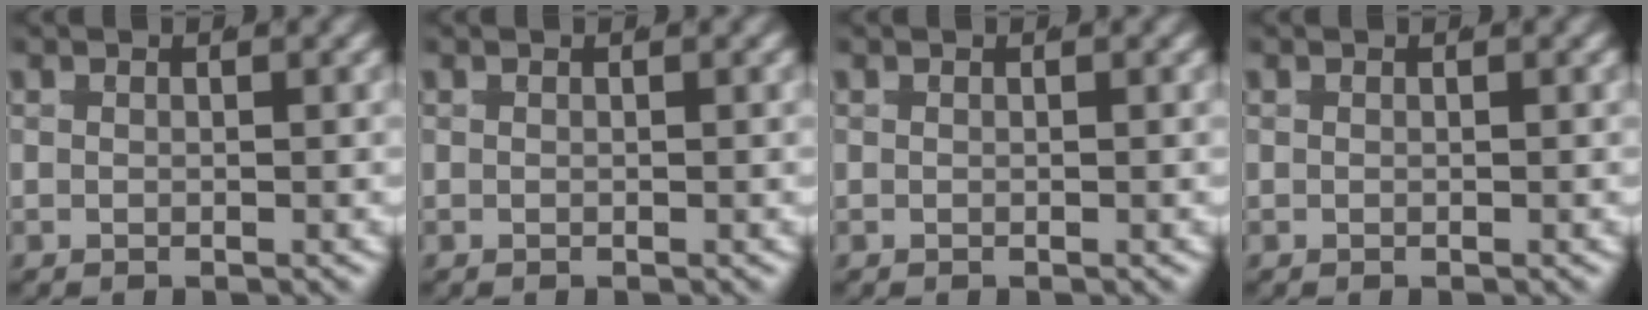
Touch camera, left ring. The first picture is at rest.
{"total": 0.0}
{"total": 0.0}
{"total": 0.0}